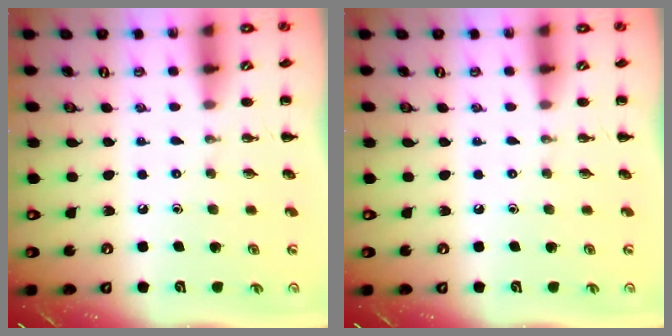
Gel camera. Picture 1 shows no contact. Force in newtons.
{"total": 0.0}